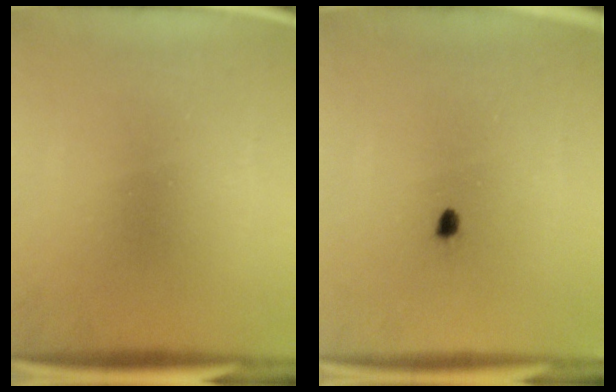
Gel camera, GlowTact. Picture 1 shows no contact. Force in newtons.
{"total": 1.0}